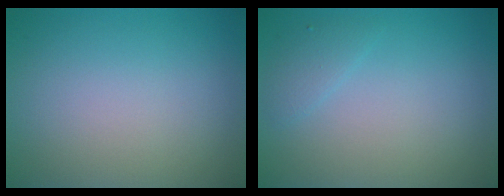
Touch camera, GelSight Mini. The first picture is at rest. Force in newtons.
{"total": 1.2, "press": 1.2, "slide": 0.1}